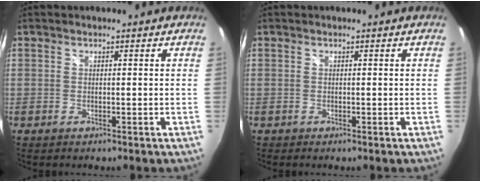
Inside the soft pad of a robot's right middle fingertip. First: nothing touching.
{"total": 0.0}